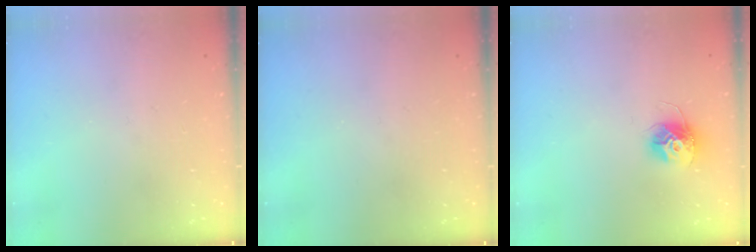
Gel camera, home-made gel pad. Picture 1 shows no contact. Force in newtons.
{"total": 0.0}
{"total": 10.9, "press": 10.9, "slide": 0.7}